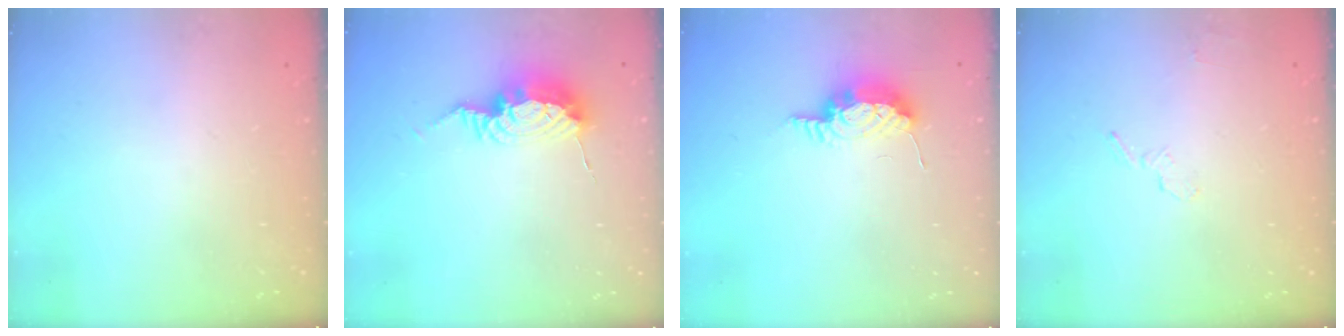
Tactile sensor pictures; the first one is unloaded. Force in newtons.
{"total": 10.5, "press": 10.4, "slide": 1.1}
{"total": 15.8, "press": 10.9, "slide": 11.4}
{"total": 4.8, "press": 4.7, "slide": 1.1}